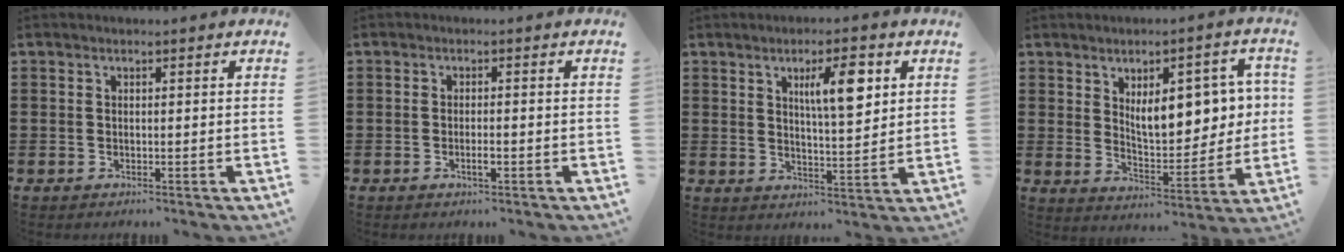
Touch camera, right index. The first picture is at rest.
{"total": 1.8, "force": [-0.6, 0.3, 1.6], "torque": [-0.031, -0.002, -0.010]}
{"total": 7.5, "force": [3.1, 2.1, 6.5], "torque": [-0.108, 0.001, 0.045]}
{"total": 9.7, "force": [3.1, 4.7, 7.9], "torque": [-0.119, -0.003, 0.047]}